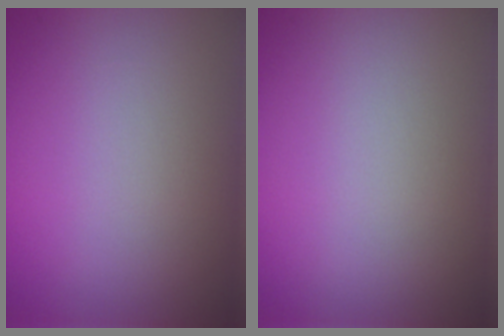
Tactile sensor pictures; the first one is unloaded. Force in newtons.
{"total": 0.0}